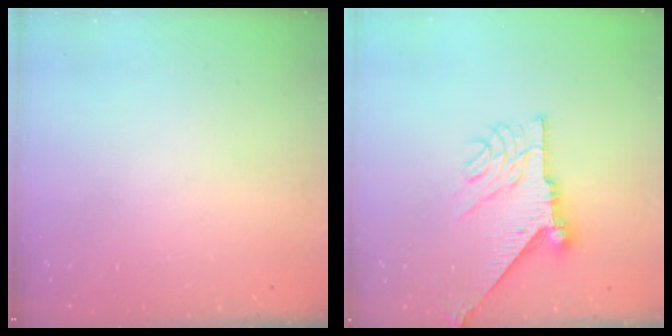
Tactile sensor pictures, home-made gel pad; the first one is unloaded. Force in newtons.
{"total": 13.4, "press": 13.4, "slide": 1.2}